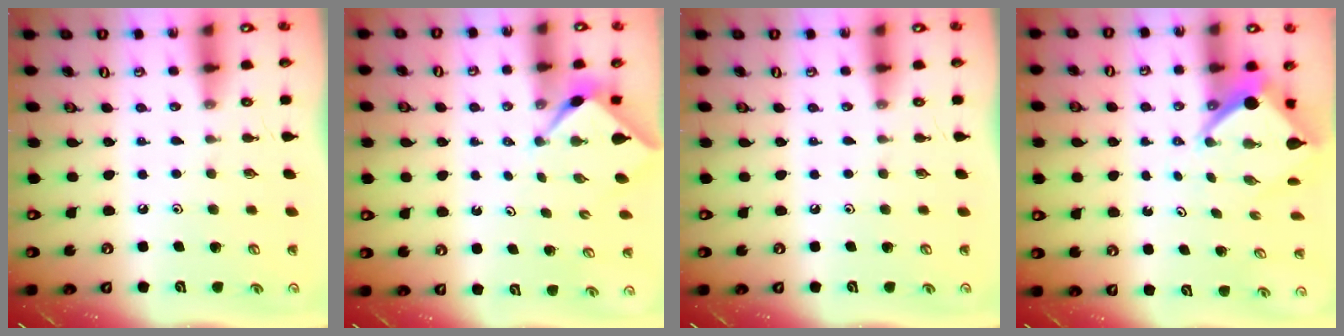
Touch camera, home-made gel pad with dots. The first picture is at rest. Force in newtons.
{"total": 2.4, "press": 2.4, "slide": 0.3}
{"total": 0.0}
{"total": 6.7, "press": 6.7, "slide": 0.5}